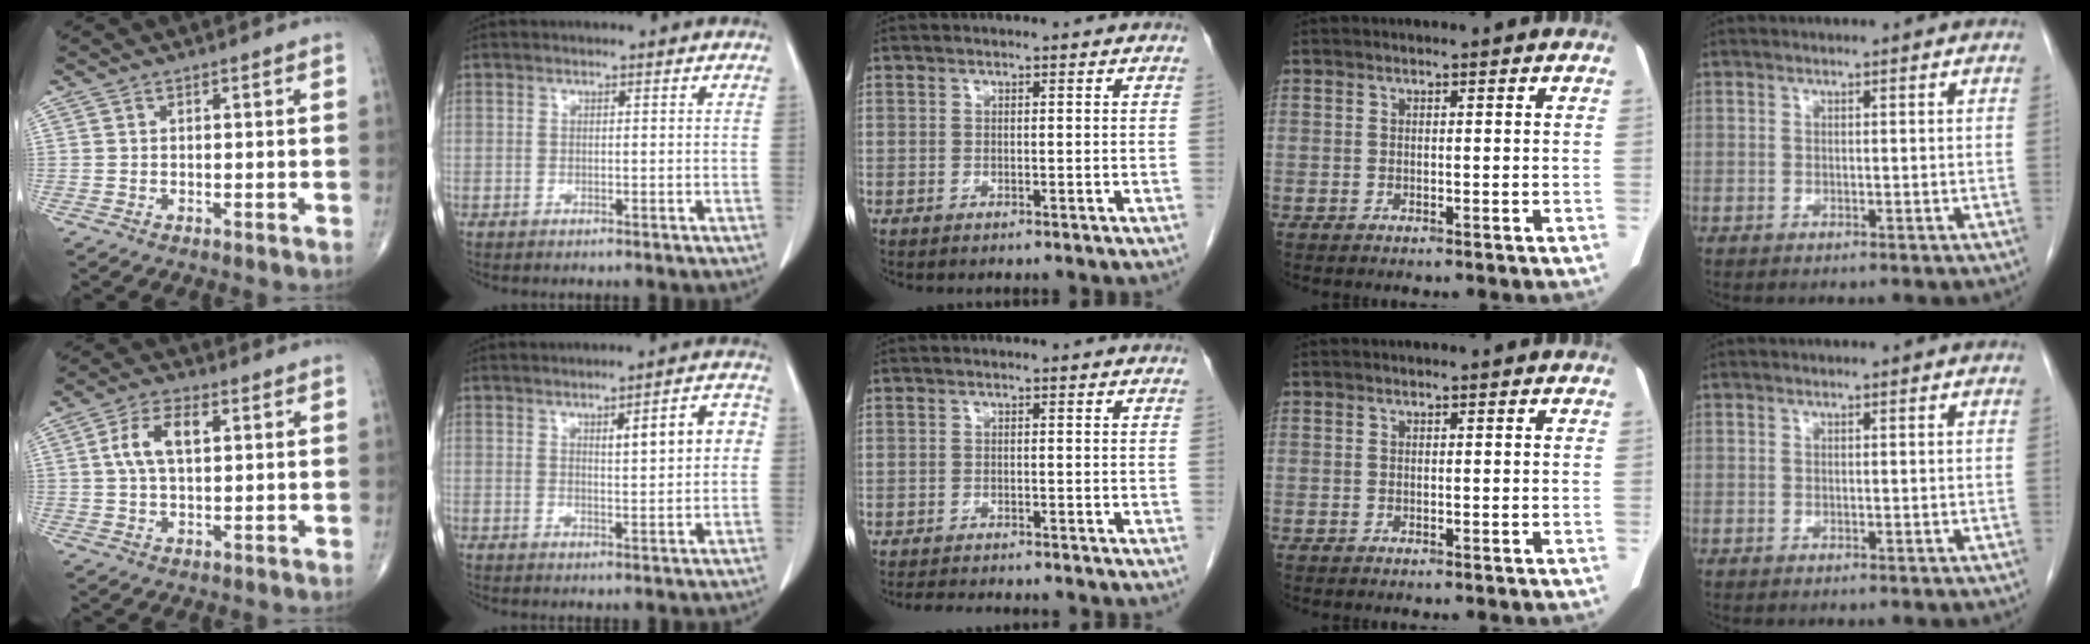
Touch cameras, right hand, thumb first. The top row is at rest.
{"thumb": {"total": 7.2, "force": [1.6, 3.6, 6.0], "torque": [-0.118, 0.012, 0.030]}, "index": {"total": 6.3, "force": [1.4, 1.3, 6.1], "torque": [-0.084, 0.014, 0.021]}, "middle": {"total": 6.5, "force": [-5.9, 1.0, 2.5], "torque": [-0.032, -0.007, -0.084]}}